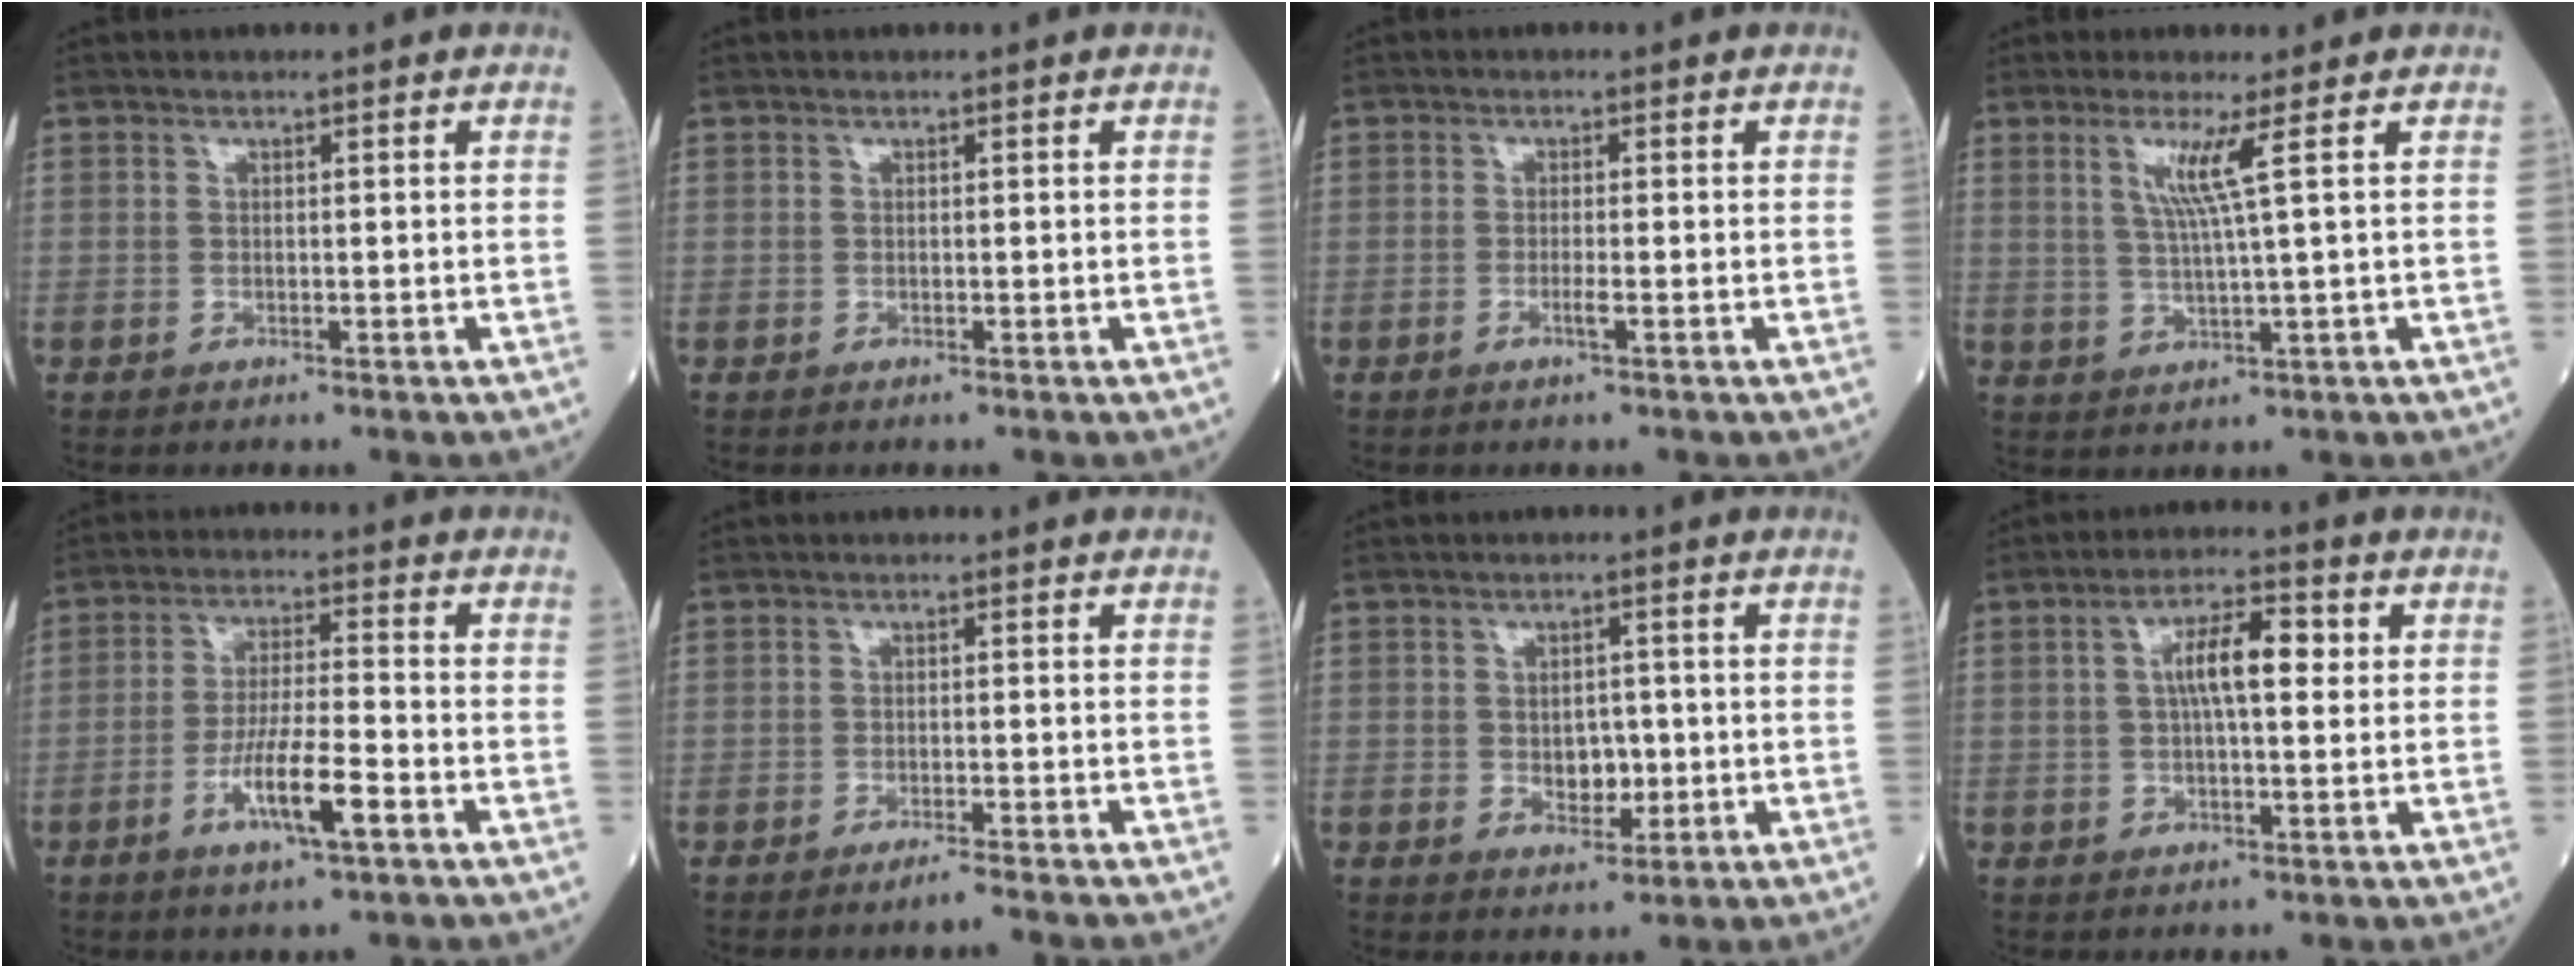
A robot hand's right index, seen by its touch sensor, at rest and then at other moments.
{"total": 0.0}
{"total": 1.5, "force": [-0.6, -0.1, 1.4], "torque": [-0.028, -0.003, -0.013]}
{"total": 5.0, "force": [1.9, -1.3, 4.4], "torque": [-0.090, -0.006, 0.041]}
{"total": 8.4, "force": [-3.6, 0.8, 7.6], "torque": [-0.144, -0.007, -0.065]}
{"total": 1.9, "force": [-1.6, -0.4, 1.0], "torque": [-0.016, 0.000, -0.026]}
{"total": 4.0, "force": [-0.4, 2.6, 3.0], "torque": [-0.037, 0.000, 0.000]}
{"total": 7.2, "force": [1.5, 1.9, 6.7], "torque": [-0.122, 0.020, 0.025]}